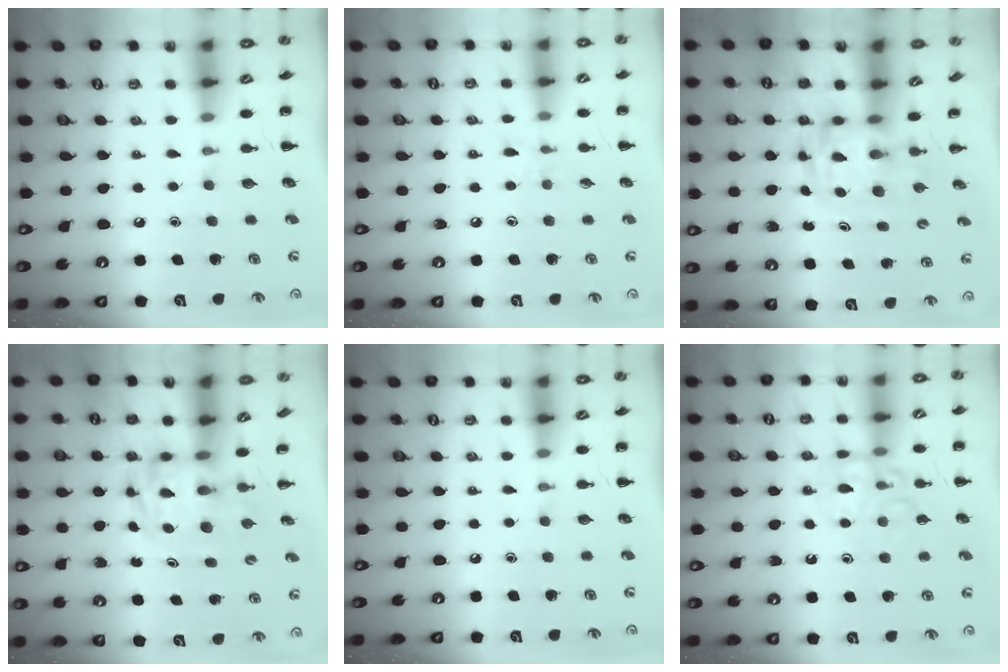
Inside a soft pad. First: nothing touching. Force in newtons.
{"total": 5.4, "press": 5.0, "slide": 2.2}
{"total": 3.0, "press": 3.0, "slide": 0.5}
{"total": 2.9, "press": 2.9, "slide": 0.5}
{"total": 0.0}
{"total": 12.5, "press": 12.4, "slide": 1.1}